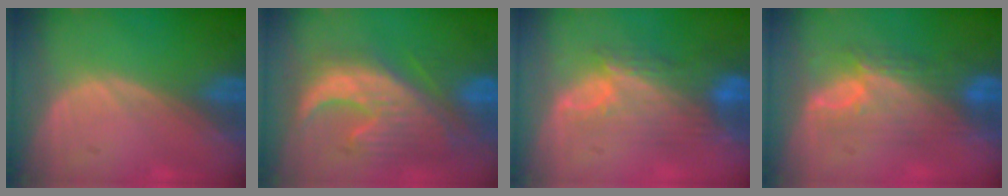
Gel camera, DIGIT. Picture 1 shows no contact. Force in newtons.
{"total": 11.3, "press": 10.8, "slide": 3.3}
{"total": 9.2, "press": 8.0, "slide": 4.5}
{"total": 7.4, "press": 7.2, "slide": 1.6}